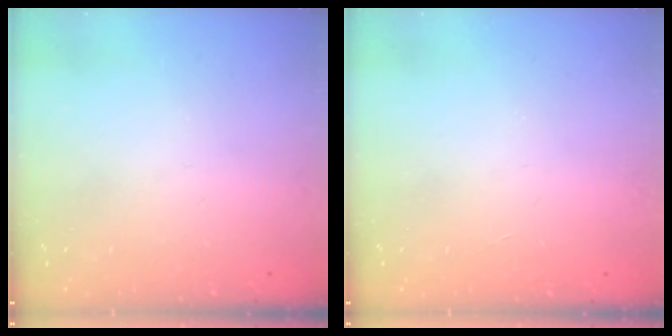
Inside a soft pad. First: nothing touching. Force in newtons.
{"total": 0.0}